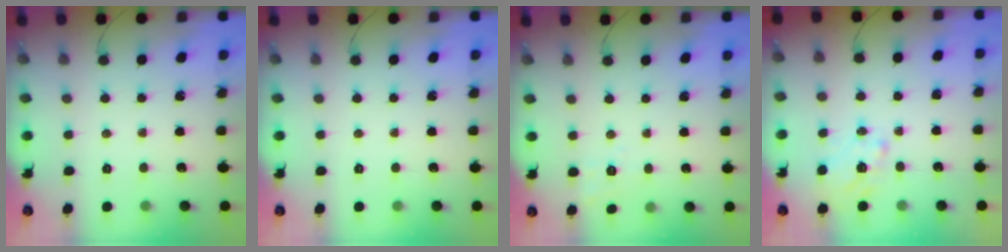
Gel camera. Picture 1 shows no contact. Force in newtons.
{"total": 0.0}
{"total": 2.8, "press": 2.1, "slide": 1.9}
{"total": 1.4, "press": 1.2, "slide": 0.8}